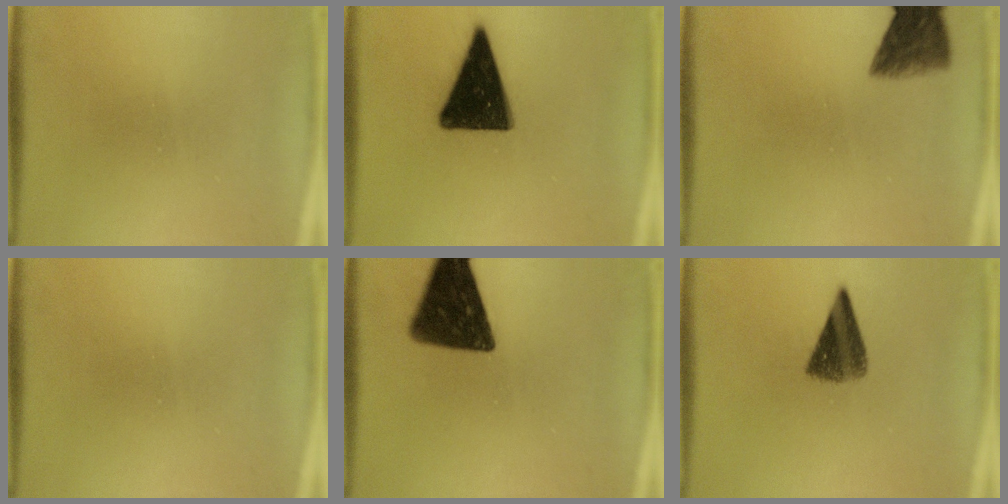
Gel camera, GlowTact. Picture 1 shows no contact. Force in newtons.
{"total": 15.8}
{"total": 5.8}
{"total": 0.0}
{"total": 14.2}
{"total": 6.9}